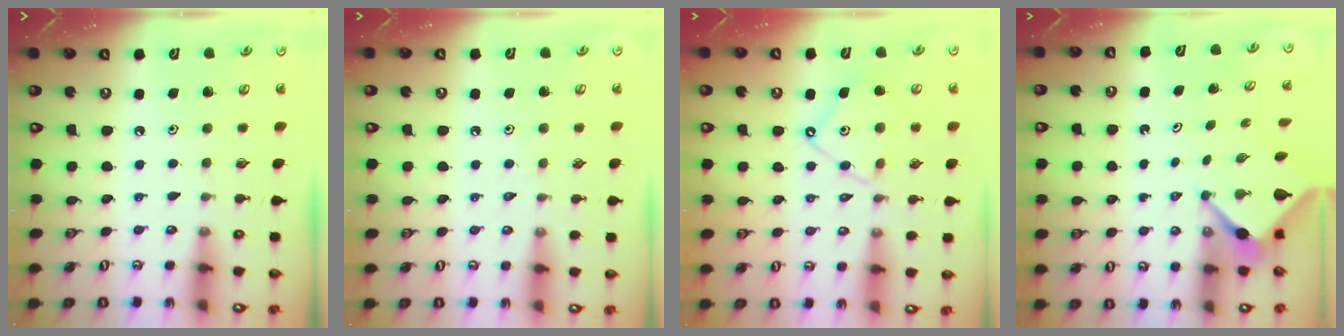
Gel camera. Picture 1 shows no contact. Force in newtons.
{"total": 4.6, "press": 4.6, "slide": 0.5}
{"total": 9.9, "press": 9.9, "slide": 0.8}
{"total": 3.5, "press": 3.5, "slide": 0.2}